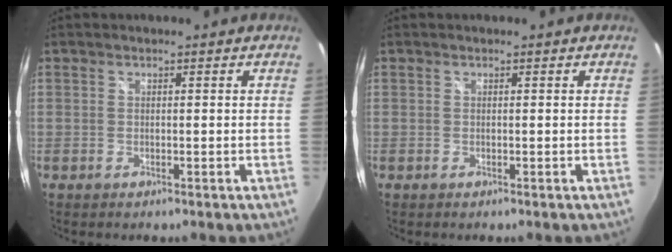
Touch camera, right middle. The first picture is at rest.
{"total": 0.0}